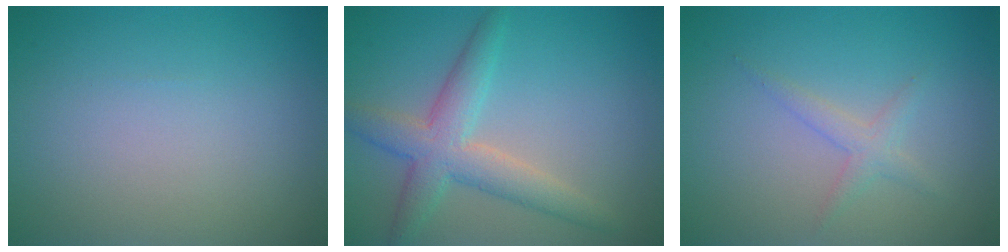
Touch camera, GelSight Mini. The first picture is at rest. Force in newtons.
{"total": 4.5, "press": 4.5, "slide": 0.0}
{"total": 1.6, "press": 1.6, "slide": 0.1}